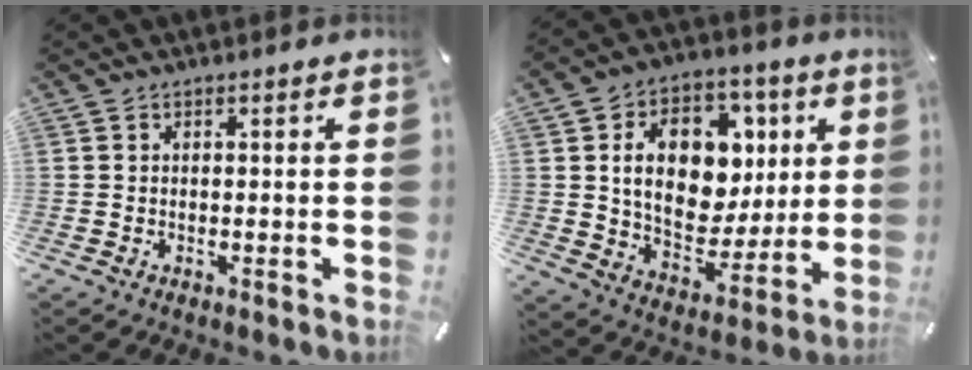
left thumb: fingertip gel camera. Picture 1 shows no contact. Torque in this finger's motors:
{"motor_torque": [2.80, 2.21, 0.94, 0.31, 0.23]}